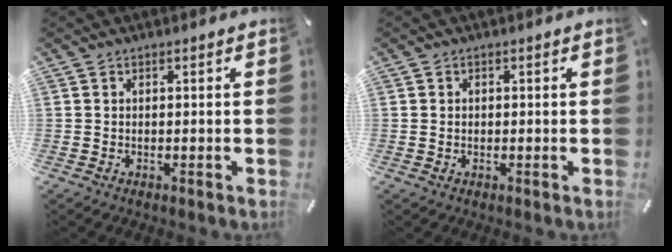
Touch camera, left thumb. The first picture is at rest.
{"total": 0.8, "force": [0.0, 0.7, 0.3], "torque": [-0.006, 0.005, -0.002]}